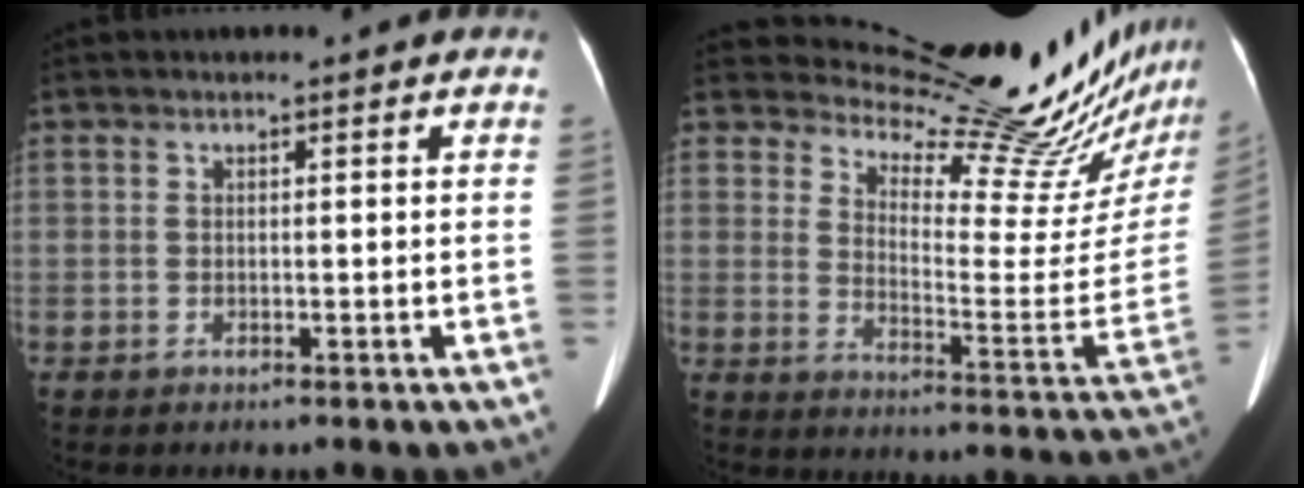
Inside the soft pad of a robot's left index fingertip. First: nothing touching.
{"total": 23.6, "force": [22.2, 2.3, 7.4], "torque": [-0.107, -0.128, 0.278]}